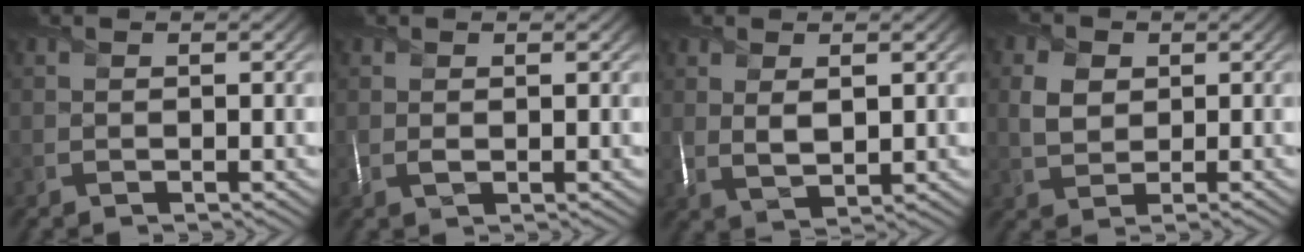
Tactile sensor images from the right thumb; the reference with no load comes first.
{"total": 0.7, "force": [0.0, 0.1, 0.7], "torque": [-0.014, 0.003, 0.000]}
{"total": 3.0, "force": [1.1, 1.2, 2.5], "torque": [-0.056, 0.000, 0.025]}
{"total": 3.5, "force": [0.5, 2.6, 2.3], "torque": [-0.052, 0.002, 0.001]}